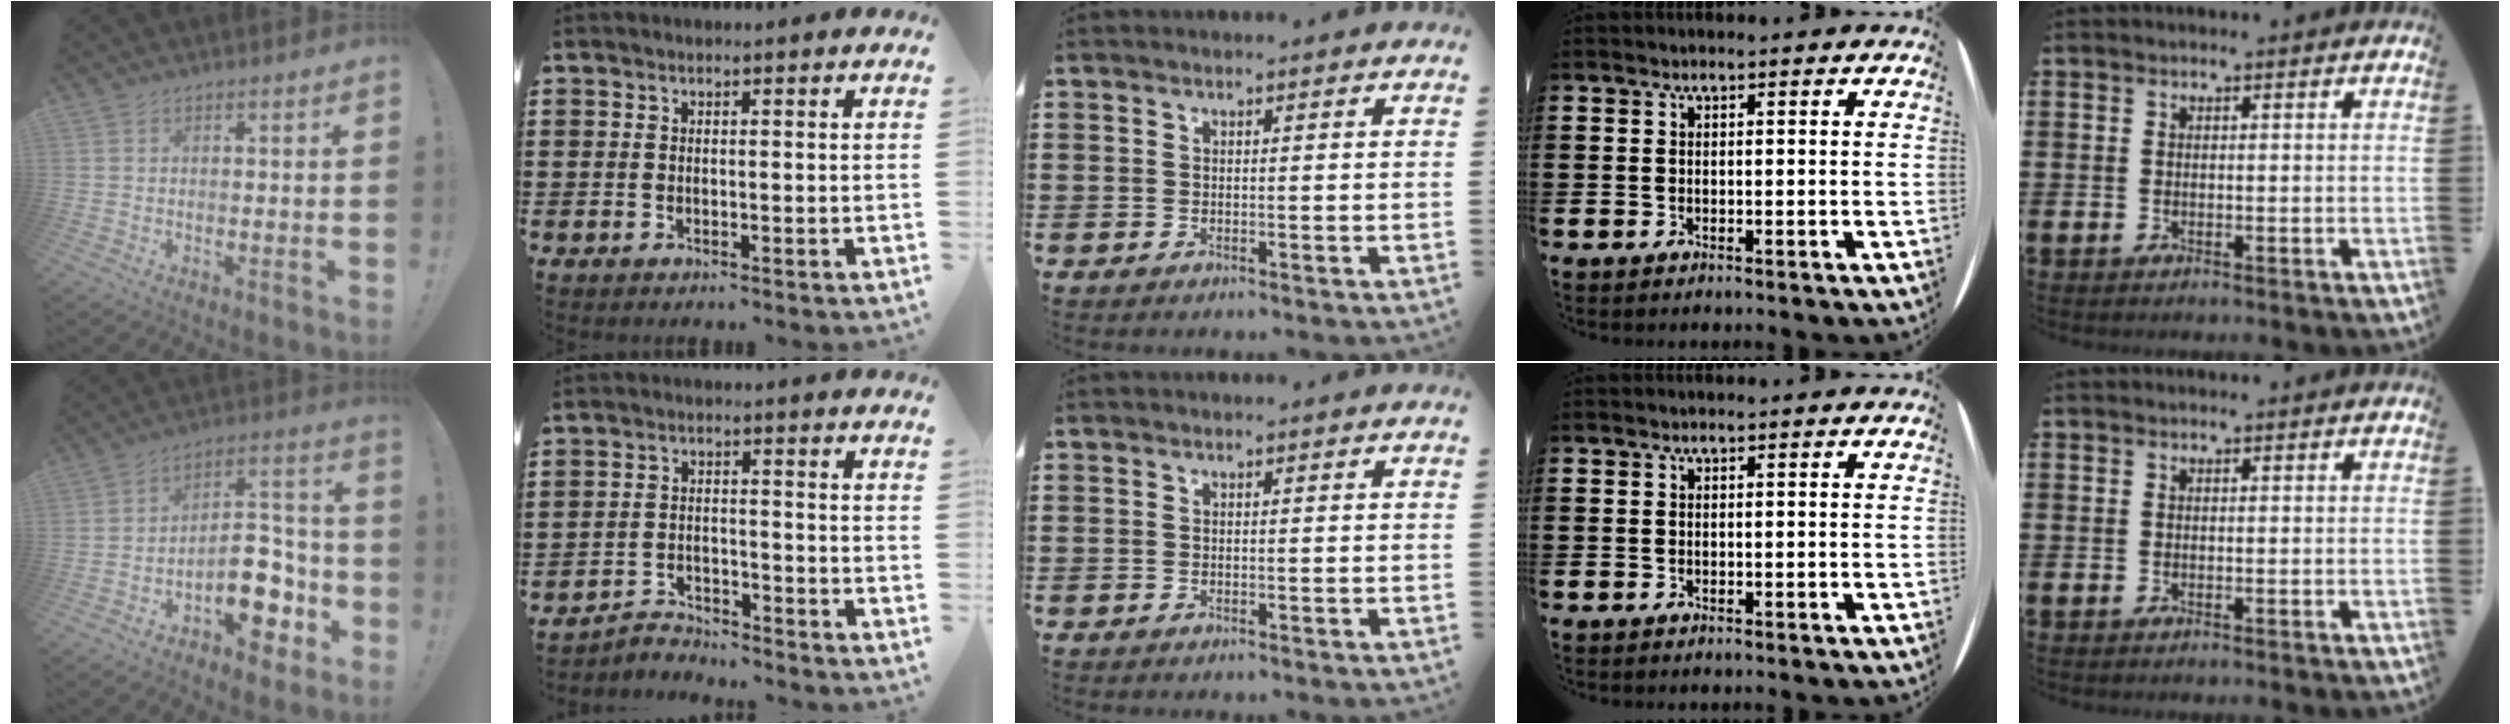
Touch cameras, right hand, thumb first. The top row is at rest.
{"thumb": {"total": 15.2, "force": [-6.6, 8.9, 10.4], "torque": [-0.116, 0.053, -0.096]}, "index": {"total": 3.1, "force": [-3.1, 0.4, 0.2], "torque": [-0.012, 0.003, -0.067]}}